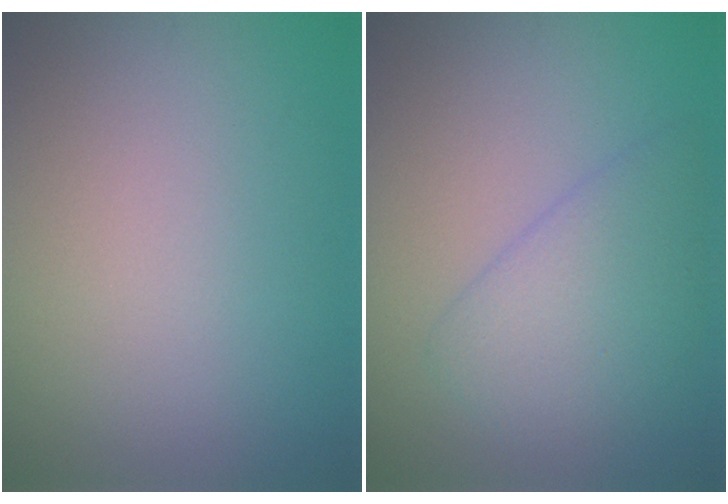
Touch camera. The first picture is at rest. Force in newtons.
{"total": 4.0, "press": 4.0, "slide": 0.2}